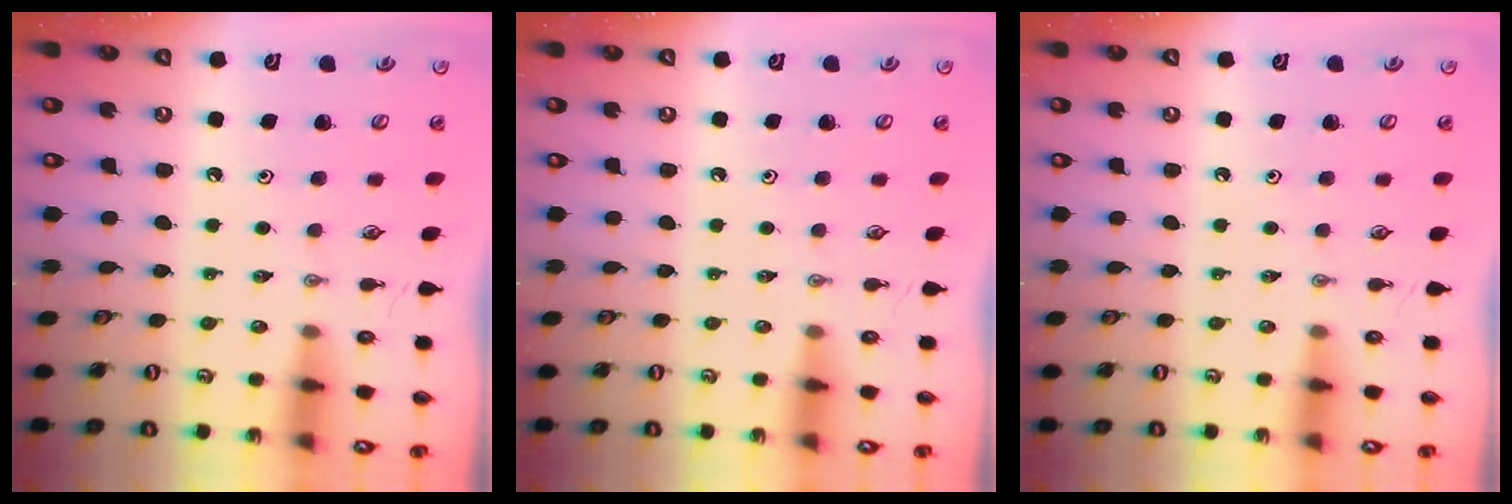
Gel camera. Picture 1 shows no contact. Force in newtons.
{"total": 0.0}
{"total": 0.0}